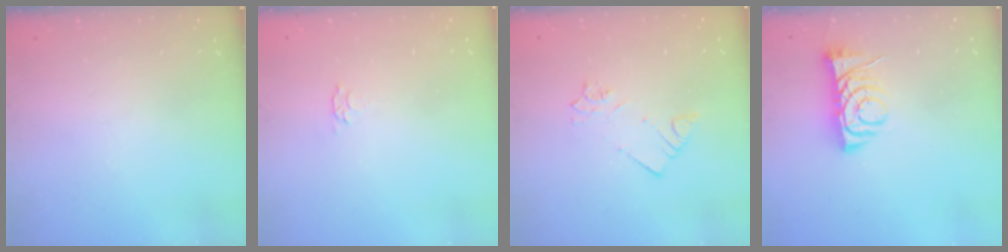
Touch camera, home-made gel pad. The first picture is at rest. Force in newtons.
{"total": 2.8, "press": 2.7, "slide": 0.5}
{"total": 3.3, "press": 3.3, "slide": 0.3}
{"total": 7.6, "press": 7.5, "slide": 1.0}